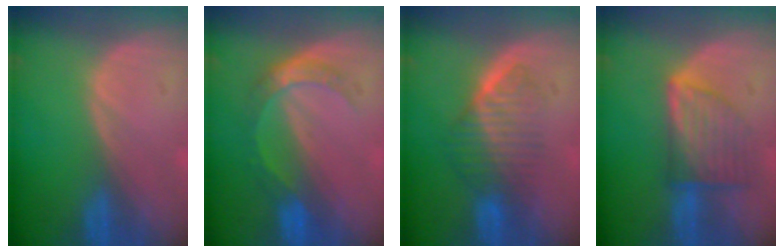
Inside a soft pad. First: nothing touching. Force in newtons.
{"total": 5.4, "press": 4.8, "slide": 2.4}
{"total": 6.6, "press": 6.0, "slide": 2.8}
{"total": 7.4, "press": 6.6, "slide": 3.4}